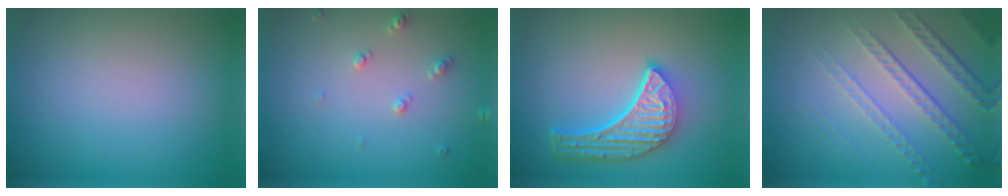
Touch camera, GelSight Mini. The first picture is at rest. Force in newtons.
{"total": 1.3, "press": 1.2, "slide": 0.3}
{"total": 5.7, "press": 4.2, "slide": 3.9}
{"total": 5.0, "press": 3.4, "slide": 3.7}